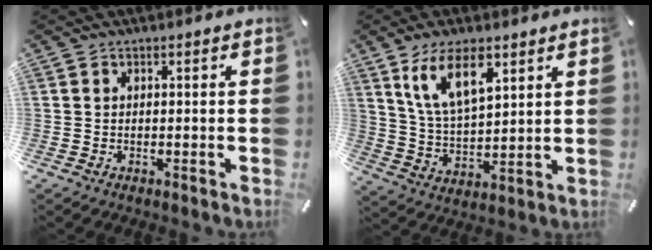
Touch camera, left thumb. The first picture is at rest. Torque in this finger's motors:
{"motor_torque": [0.92, 0.93, 1.57, -1.20, 0.49]}